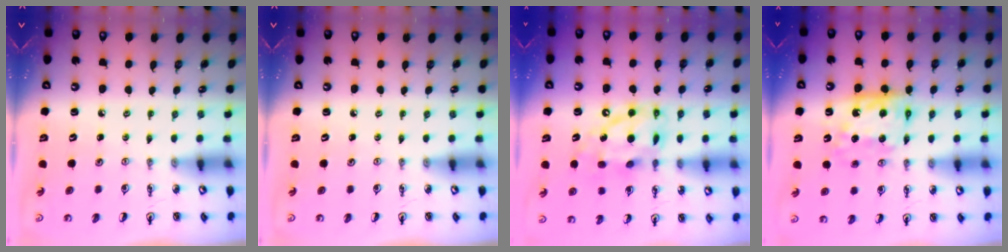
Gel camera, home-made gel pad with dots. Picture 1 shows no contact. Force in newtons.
{"total": 0.0}
{"total": 13.4, "press": 13.3, "slide": 1.4}
{"total": 11.6, "press": 11.6, "slide": 0.5}